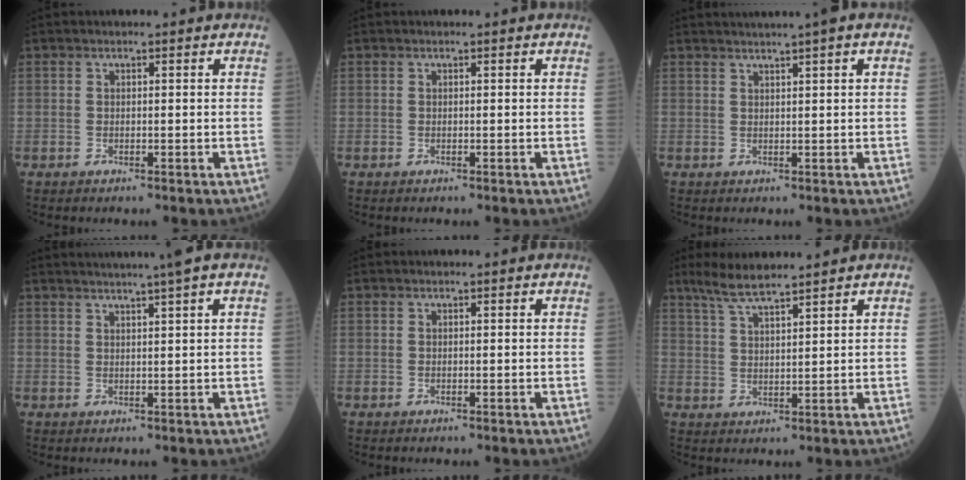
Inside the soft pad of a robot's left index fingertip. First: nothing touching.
{"total": 0.0}
{"total": 4.3, "force": [3.3, -0.7, 2.7], "torque": [-0.043, 0.019, 0.053]}
{"total": 5.9, "force": [4.6, -1.2, 3.5], "torque": [-0.053, 0.013, 0.062]}
{"total": 0.0}
{"total": 5.8, "force": [4.9, 0.3, 3.1], "torque": [-0.071, 0.011, 0.099]}